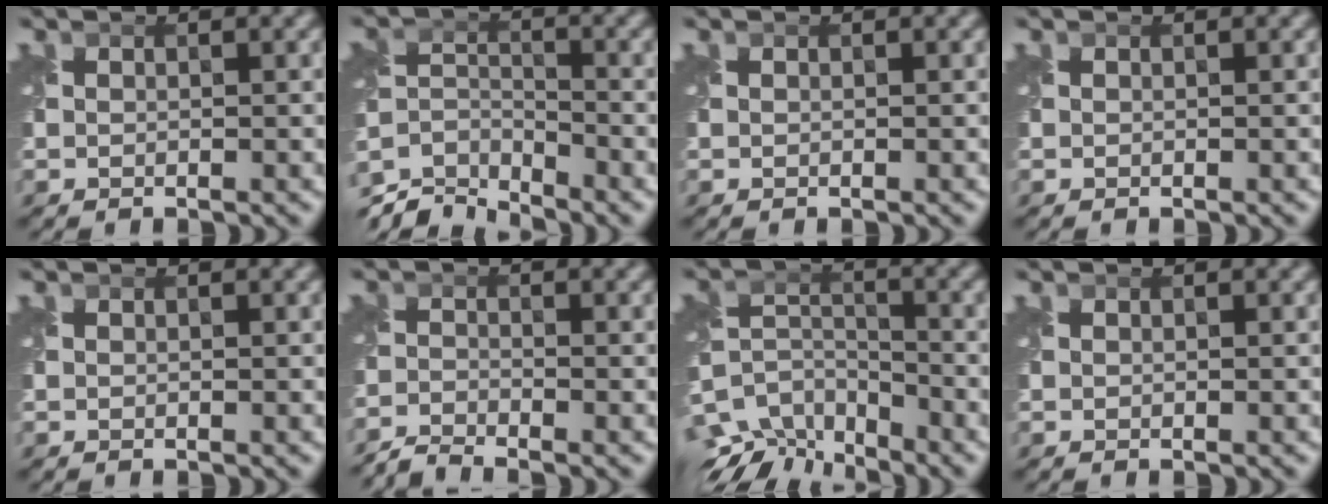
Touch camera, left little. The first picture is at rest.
{"total": 5.5, "force": [-5.0, 1.5, 1.7], "torque": [-0.032, -0.010, -0.100]}
{"total": 0.0}
{"total": 0.0}
{"total": 0.0}
{"total": 2.6, "force": [-2.6, 0.1, 0.4], "torque": [-0.009, -0.007, -0.063]}
{"total": 7.5, "force": [-6.0, 3.5, 2.7], "torque": [-0.042, -0.007, -0.106]}
{"total": 0.0}